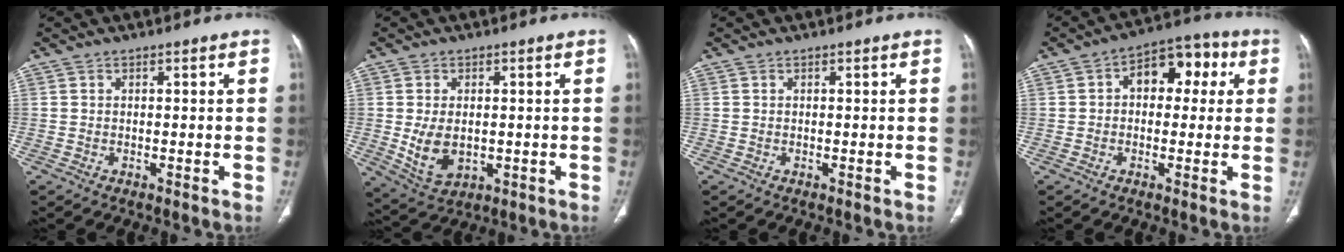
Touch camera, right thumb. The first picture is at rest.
{"total": 7.5, "force": [-0.5, 4.9, 5.7], "torque": [-0.098, -0.009, 0.007]}
{"total": 0.0}
{"total": 10.3, "force": [2.1, 6.7, 7.5], "torque": [-0.063, 0.031, 0.023]}